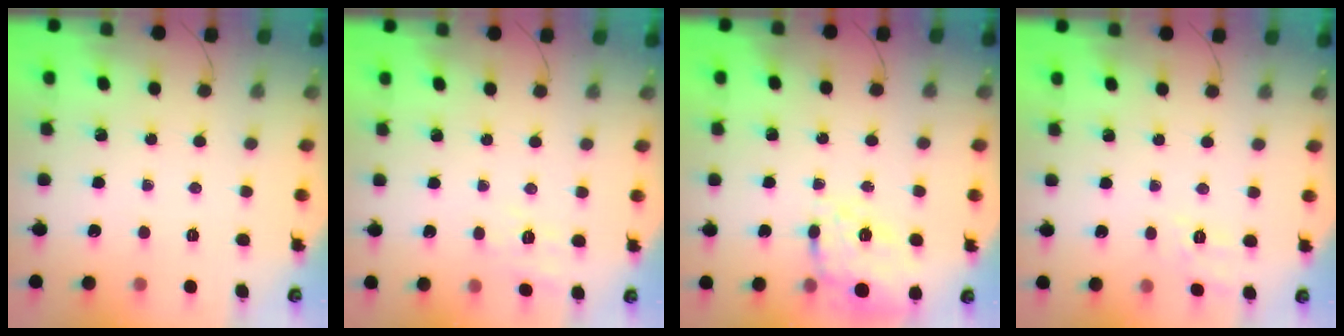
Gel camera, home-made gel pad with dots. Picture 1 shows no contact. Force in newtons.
{"total": 8.9, "press": 8.7, "slide": 2.0}
{"total": 12.5, "press": 12.3, "slide": 2.0}
{"total": 9.1, "press": 8.9, "slide": 2.2}